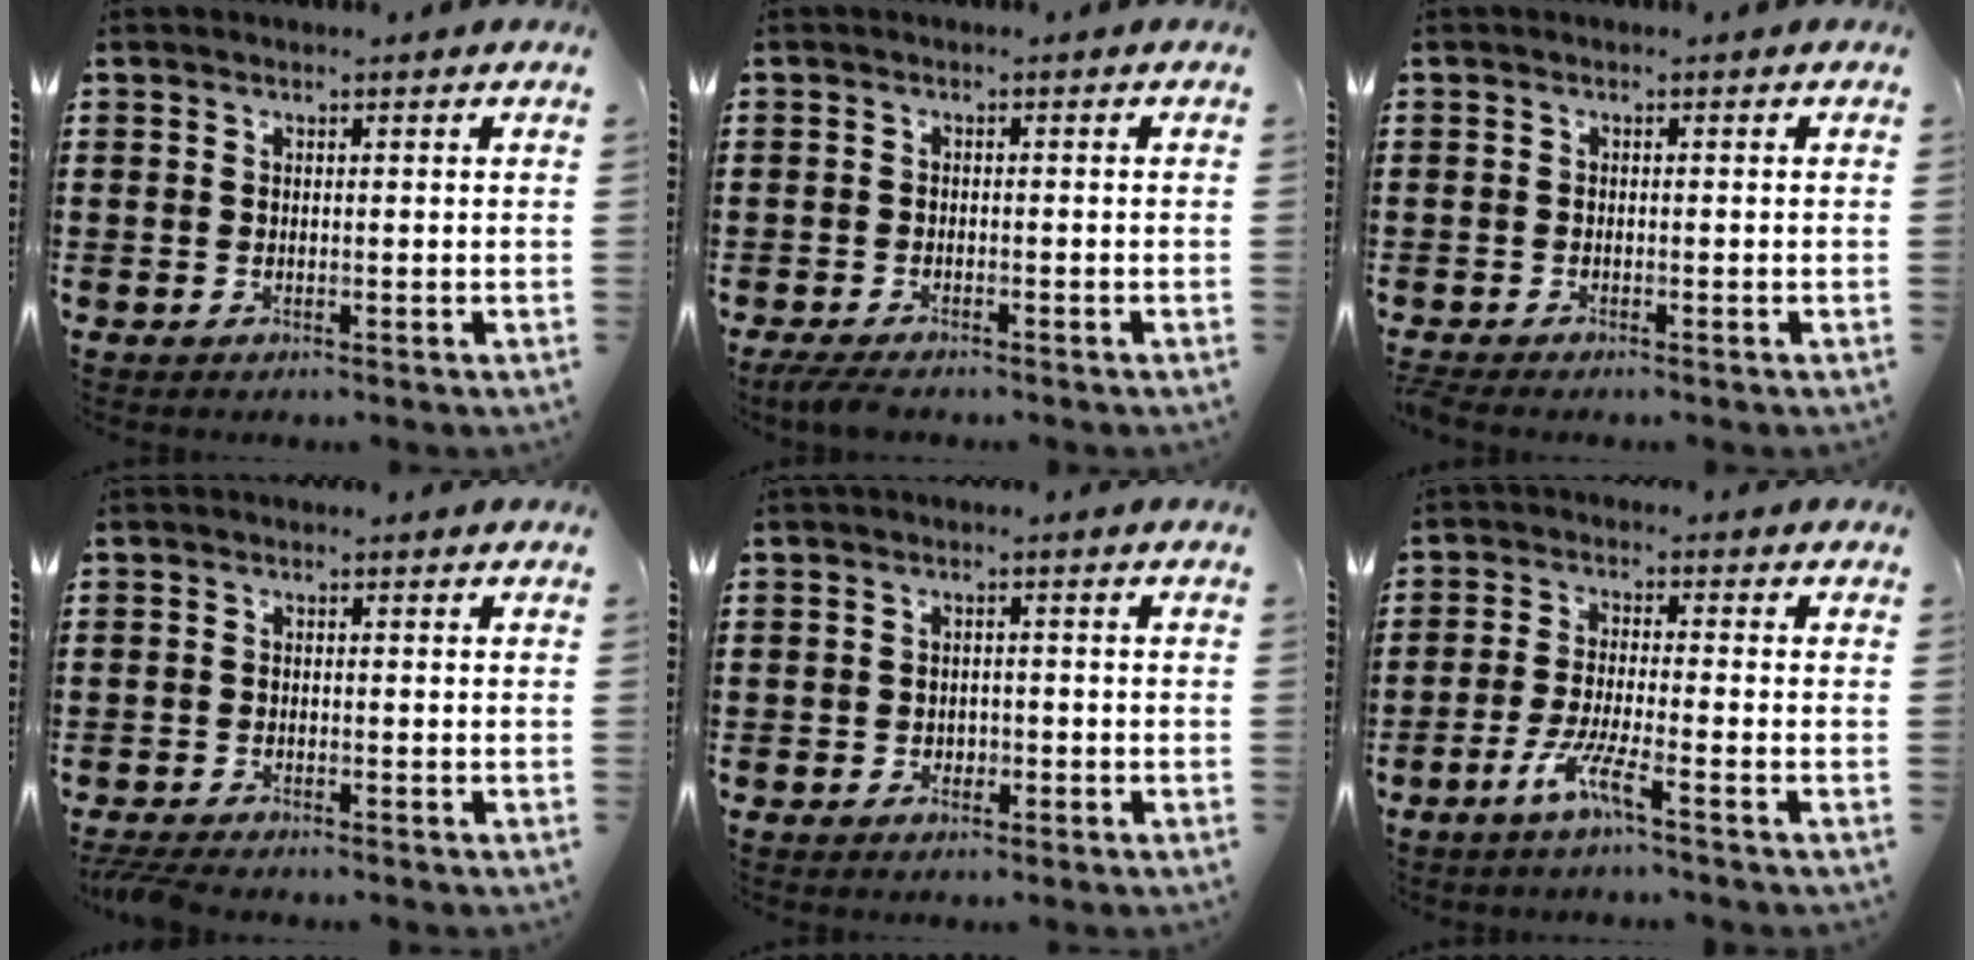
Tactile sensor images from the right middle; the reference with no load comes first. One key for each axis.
{"total": 1.8, "fx": -1.6, "fy": 0.2, "fz": 0.7, "tx": -0.021, "ty": -0.001, "tz": -0.033}
{"total": 0.6, "fx": -0.6, "fy": 0.0, "fz": 0.1, "tx": -0.004, "ty": -0.005, "tz": -0.011}
{"total": 1.5, "fx": -1.4, "fy": 0.1, "fz": 0.4, "tx": -0.010, "ty": 0.000, "tz": -0.027}
{"total": 1.5, "fx": -1.0, "fy": 1.0, "fz": 0.4, "tx": -0.013, "ty": 0.001, "tz": -0.023}
{"total": 5.7, "fx": -3.8, "fy": 0.5, "fz": 4.2, "tx": -0.088, "ty": -0.007, "tz": -0.071}